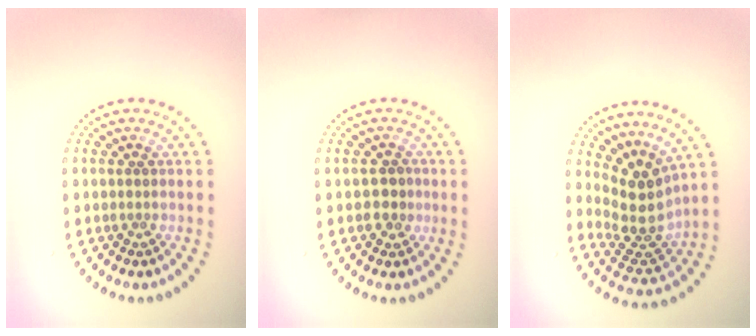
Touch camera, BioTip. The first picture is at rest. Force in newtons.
{"total": 2.0, "press": 1.9, "slide": 0.4}
{"total": 4.3, "press": 3.2, "slide": 2.8}